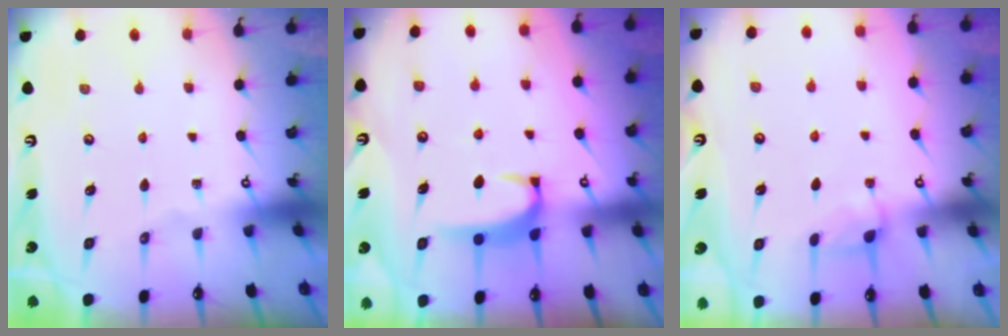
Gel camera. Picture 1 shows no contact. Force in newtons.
{"total": 1.8, "press": 1.7, "slide": 0.5}
{"total": 1.7, "press": 1.6, "slide": 0.7}